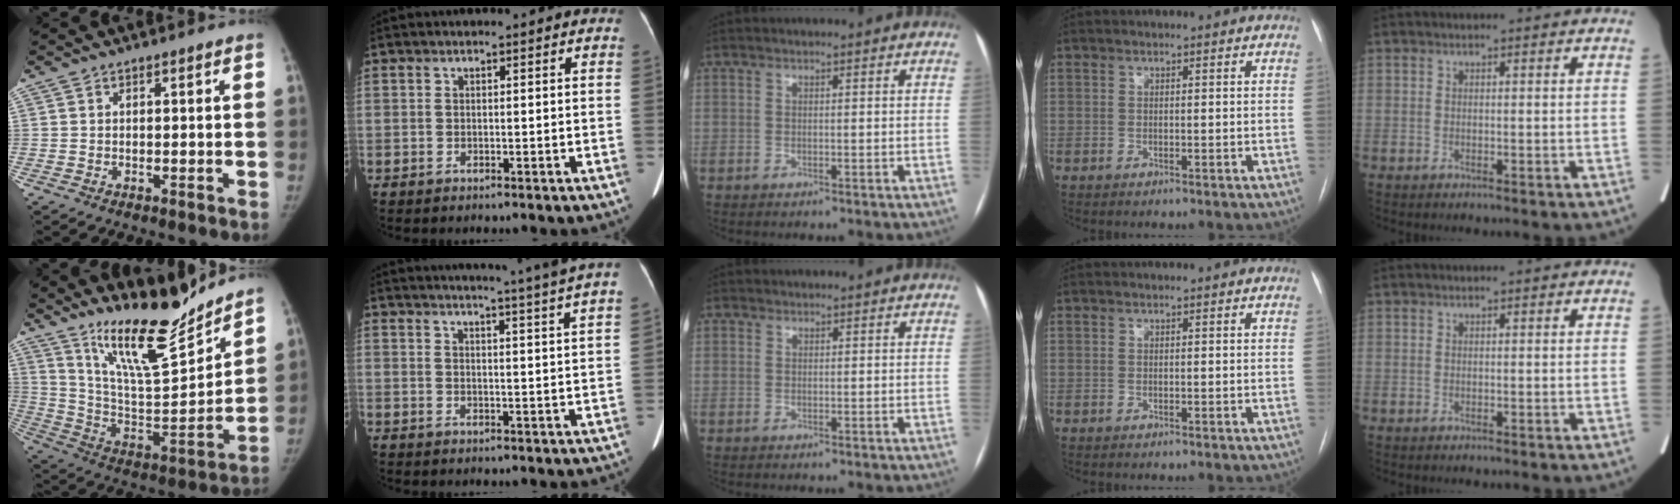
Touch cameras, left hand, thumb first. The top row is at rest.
{"thumb": {"total": 19.2, "force": [15.8, 3.8, 10.2], "torque": [-0.130, -0.112, 0.277]}, "index": {"total": 14.6, "force": [13.1, -2.5, 6.0], "torque": [-0.091, -0.050, 0.148]}}